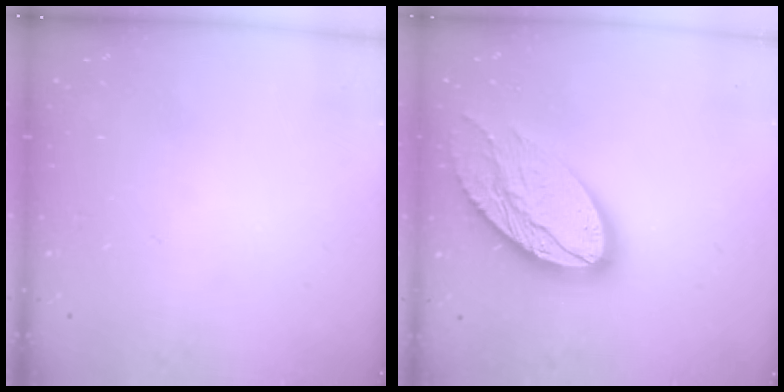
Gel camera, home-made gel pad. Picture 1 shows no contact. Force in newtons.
{"total": 18.2, "press": 18.1, "slide": 1.7}